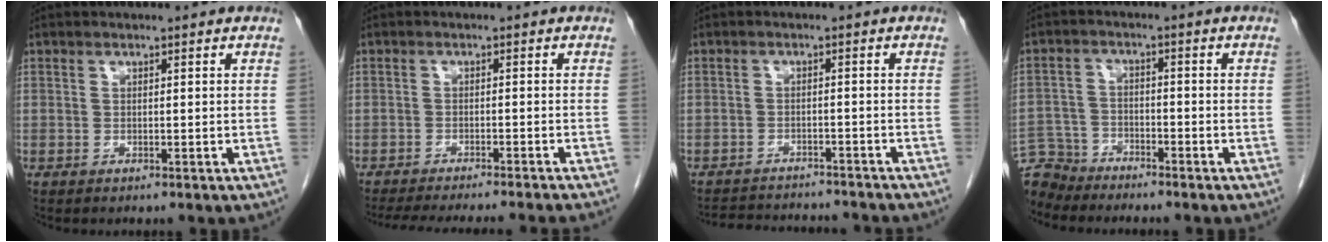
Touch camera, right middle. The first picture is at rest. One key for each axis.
{"total": 14.8, "fx": -13.4, "fy": -0.1, "fz": 6.2, "tx": -0.093, "ty": -0.032, "tz": -0.182}
{"total": 11.4, "fx": -10.9, "fy": 1.5, "fz": 2.9, "tx": -0.051, "ty": 0.002, "tz": -0.145}
{"total": 6.4, "fx": -6.2, "fy": 1.7, "fz": -0.4, "tx": 0.007, "ty": -0.002, "tz": -0.120}